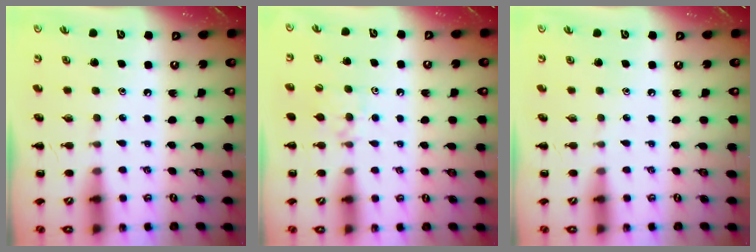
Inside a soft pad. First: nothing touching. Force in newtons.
{"total": 5.7, "press": 5.4, "slide": 1.9}
{"total": 0.0}